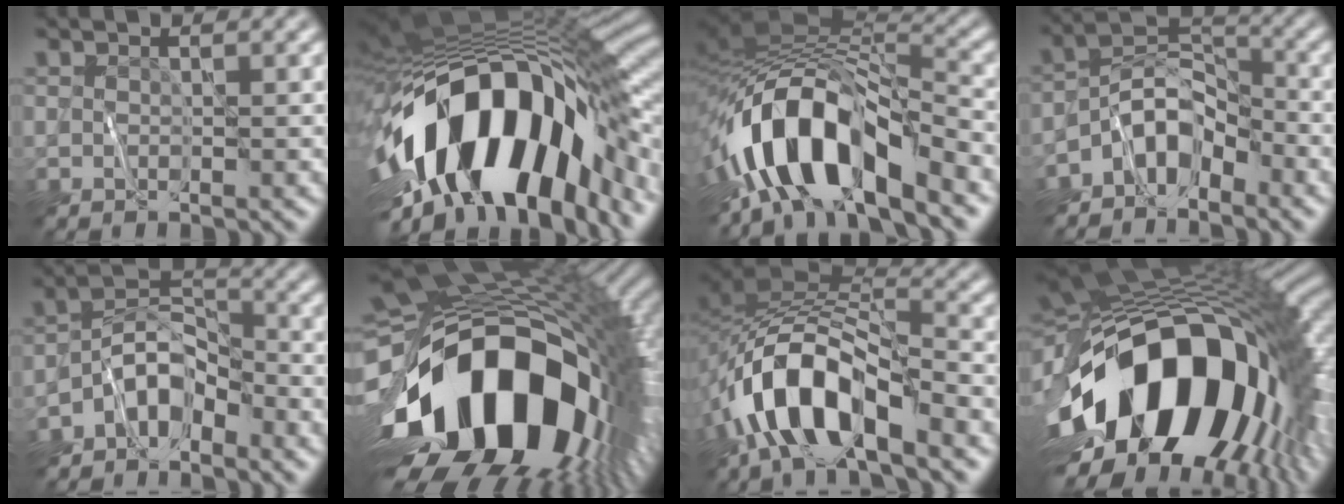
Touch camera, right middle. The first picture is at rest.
{"total": 17.7, "force": [-4.4, 8.4, 14.9], "torque": [-0.251, -0.001, -0.074]}
{"total": 10.5, "force": [-5.8, 4.1, 7.8], "torque": [-0.129, 0.009, -0.107]}
{"total": 5.1, "force": [-3.3, 2.8, 2.8], "torque": [-0.030, 0.009, -0.073]}
{"total": 4.6, "force": [-3.1, 2.4, 2.5], "torque": [-0.031, 0.012, -0.068]}
{"total": 20.0, "force": [-5.2, 12.1, 15.1], "torque": [-0.300, -0.041, -0.077]}
{"total": 9.8, "force": [-5.0, 4.4, 7.2], "torque": [-0.130, 0.009, -0.096]}
{"total": 18.4, "force": [-4.6, 11.0, 14.1], "torque": [-0.257, -0.004, -0.080]}